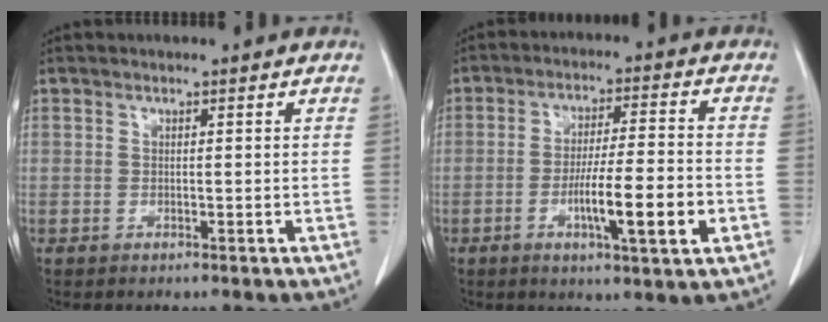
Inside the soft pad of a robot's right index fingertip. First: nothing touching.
{"total": 10.5, "force": [-3.3, 0.7, 9.9], "torque": [-0.166, -0.006, -0.054]}